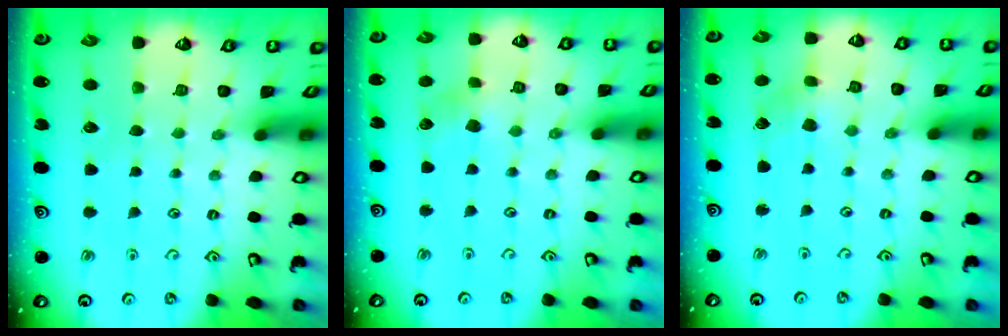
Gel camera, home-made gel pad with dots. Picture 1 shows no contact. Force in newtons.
{"total": 4.0, "press": 4.0, "slide": 0.5}
{"total": 2.4, "press": 2.3, "slide": 0.6}